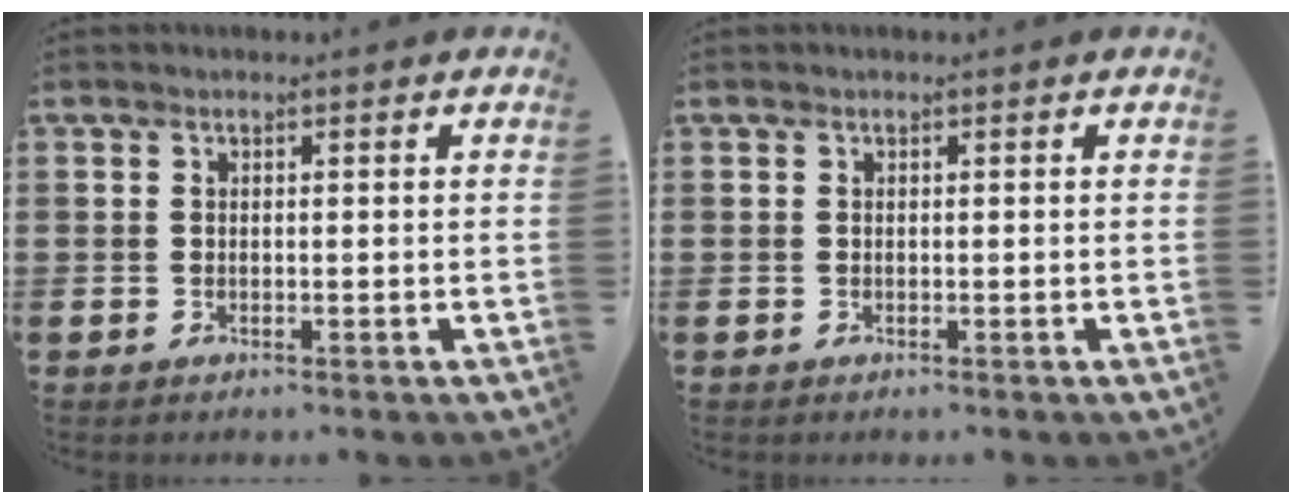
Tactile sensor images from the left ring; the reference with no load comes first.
{"total": 0.0}